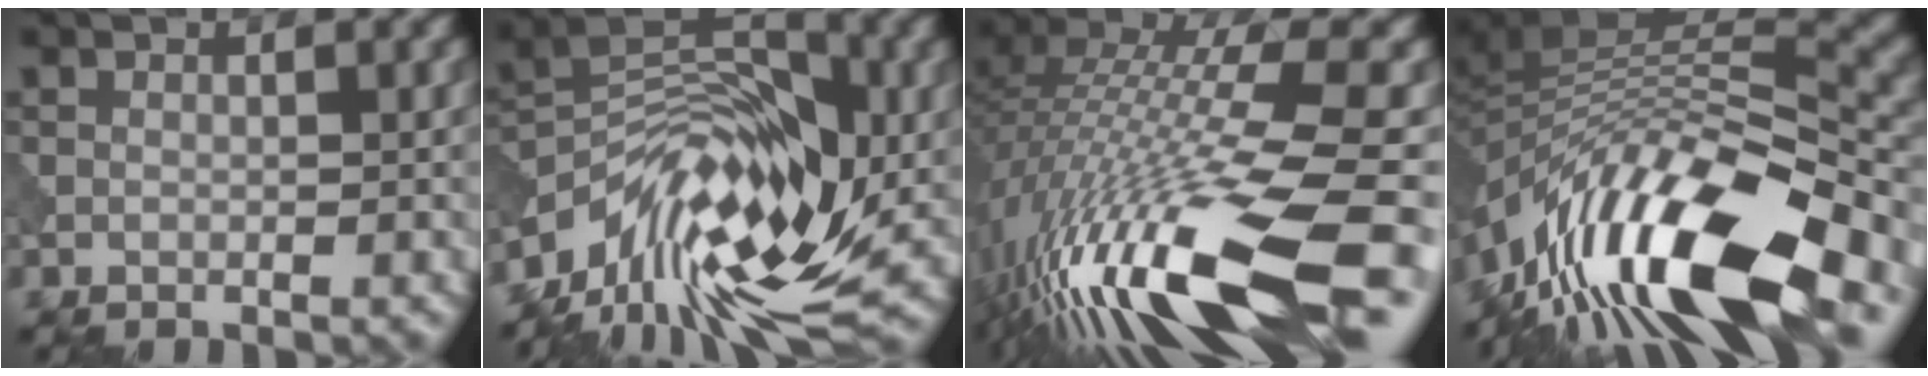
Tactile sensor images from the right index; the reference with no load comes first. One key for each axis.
{"total": 12.5, "fx": -6.3, "fy": 6.1, "fz": 9.0, "tx": -0.145, "ty": 0.019, "tz": -0.123}
{"total": 16.5, "fx": -6.5, "fy": 4.6, "fz": 14.5, "tx": -0.294, "ty": 0.008, "tz": -0.115}
{"total": 14.1, "fx": -7.4, "fy": 5.4, "fz": 10.7, "tx": -0.203, "ty": 0.025, "tz": -0.132}